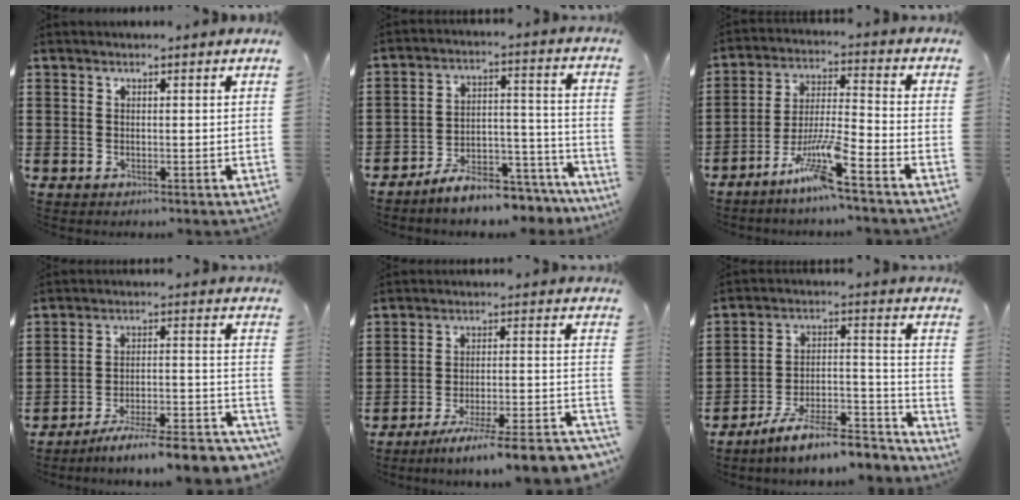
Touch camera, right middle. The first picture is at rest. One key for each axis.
{"total": 7.0, "fx": -6.6, "fy": 1.2, "fz": 1.9, "tx": -0.025, "ty": 0.019, "tz": -0.123}
{"total": 8.6, "fx": -6.2, "fy": 0.1, "fz": 5.9, "tx": -0.128, "ty": -0.012, "tz": -0.124}
{"total": 6.5, "fx": -6.2, "fy": -0.5, "fz": 2.1, "tx": -0.025, "ty": -0.006, "tz": -0.117}
{"total": 6.9, "fx": -6.2, "fy": -0.8, "fz": 2.8, "tx": -0.035, "ty": -0.013, "tz": -0.118}
{"total": 10.3, "fx": -8.8, "fy": 1.4, "fz": 5.0, "tx": -0.084, "ty": 0.021, "tz": -0.170}